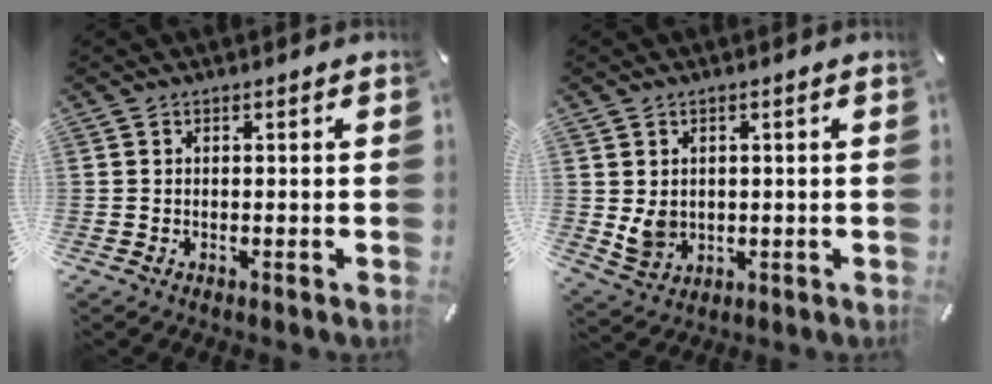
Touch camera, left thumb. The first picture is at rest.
{"total": 5.3, "force": [0.9, 4.7, 2.2], "torque": [-0.050, -0.005, 0.015]}